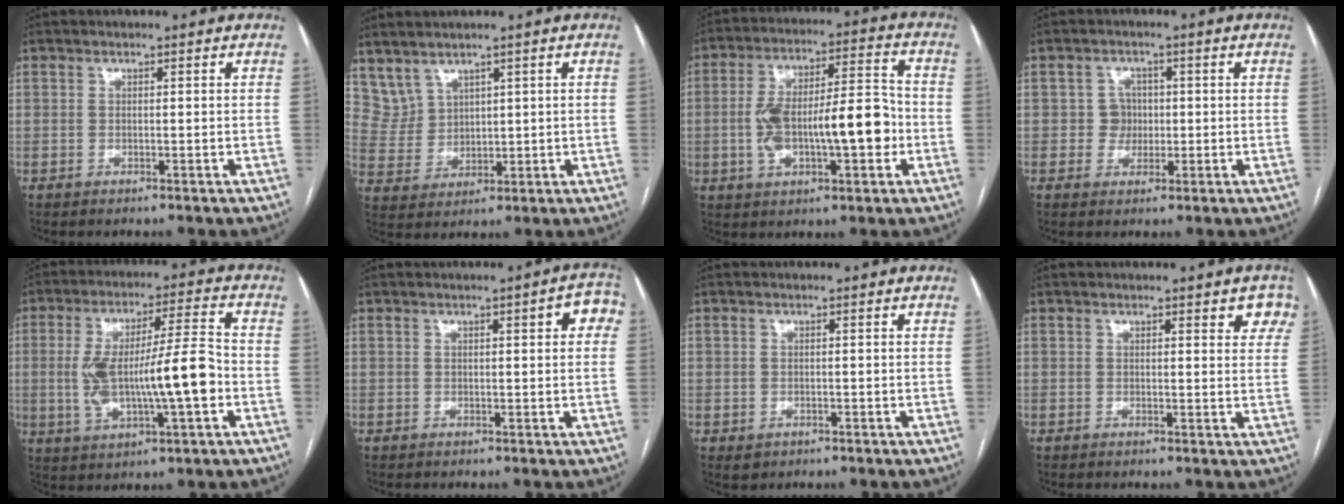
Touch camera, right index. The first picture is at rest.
{"total": 5.0, "force": [4.1, 2.7, 0.8], "torque": [-0.027, 0.013, 0.104]}
{"total": 14.8, "force": [-2.4, 4.4, 13.9], "torque": [-0.242, 0.030, -0.033]}
{"total": 3.0, "force": [0.0, 3.0, 0.5], "torque": [0.001, 0.010, 0.001]}
{"total": 13.9, "force": [-2.0, 2.2, 13.5], "torque": [-0.252, 0.015, -0.026]}
{"total": 4.3, "force": [1.3, 1.1, 4.0], "torque": [-0.038, 0.013, 0.009]}
{"total": 1.7, "force": [-0.4, 1.6, 0.3], "torque": [-0.003, 0.002, 0.001]}
{"total": 4.3, "force": [2.6, 1.5, 3.1], "torque": [-0.021, -0.002, 0.021]}